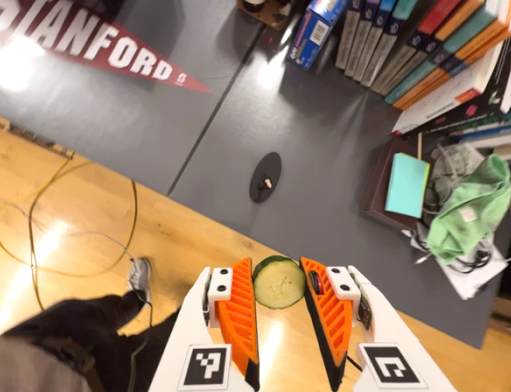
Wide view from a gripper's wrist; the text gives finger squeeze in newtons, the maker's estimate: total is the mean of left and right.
{"total": 6.6, "left": 5.8, "right": 7.3}